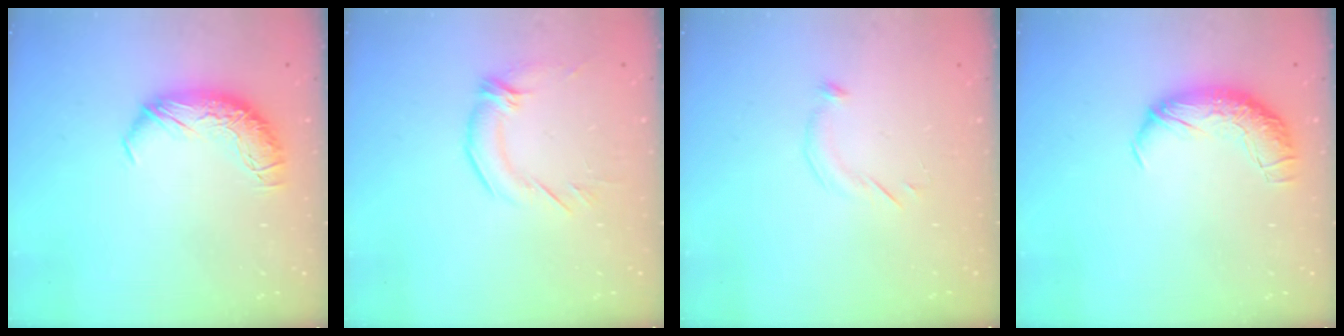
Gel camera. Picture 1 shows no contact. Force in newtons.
{"total": 2.3, "press": 0.8, "slide": 2.1}
{"total": 5.4, "press": 5.4, "slide": 0.4}
{"total": 2.3, "press": 1.1, "slide": 2.1}